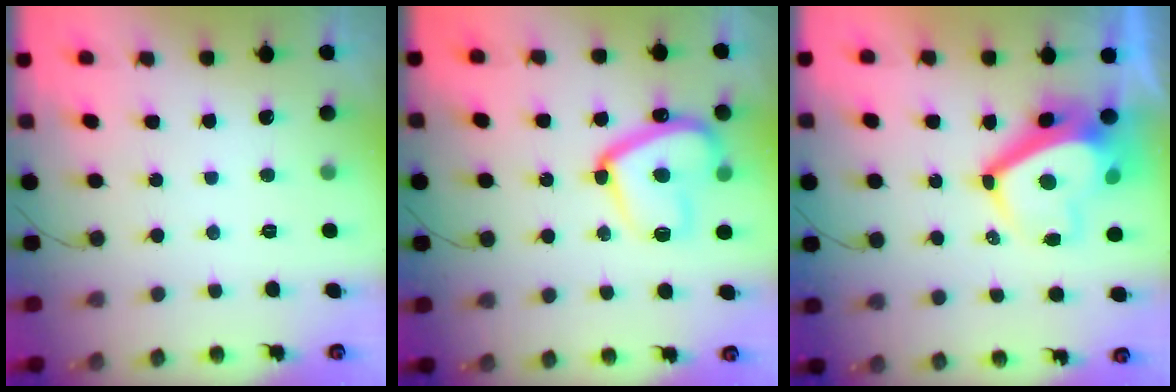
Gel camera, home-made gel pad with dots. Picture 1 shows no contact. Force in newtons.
{"total": 16.0, "press": 15.9, "slide": 1.2}
{"total": 10.9, "press": 10.8, "slide": 1.5}